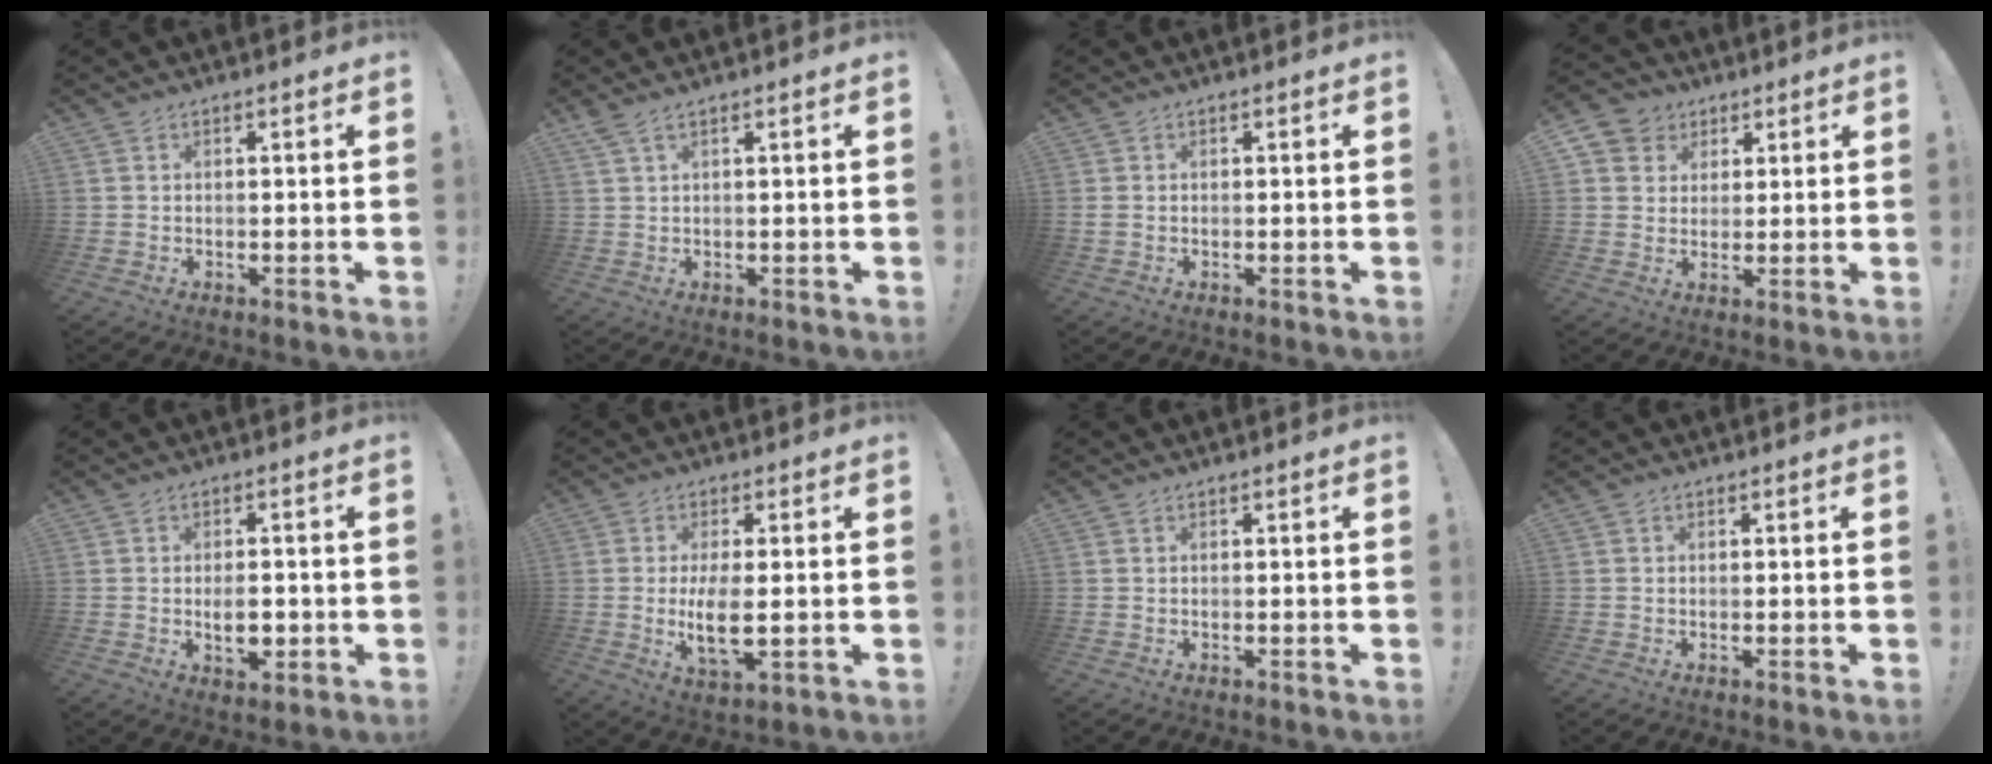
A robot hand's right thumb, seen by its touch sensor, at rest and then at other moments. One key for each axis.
{"total": 2.6, "fx": 1.7, "fy": 0.3, "fz": 2.0, "tx": -0.041, "ty": -0.008, "tz": 0.031}
{"total": 0.7, "fx": 0.1, "fy": 0.5, "fz": 0.5, "tx": -0.018, "ty": 0.006, "tz": 0.003}
{"total": 7.0, "fx": 2.6, "fy": 6.3, "fz": 1.3, "tx": -0.024, "ty": -0.009, "tz": 0.056}
{"total": 6.0, "fx": -1.0, "fy": 3.4, "fz": 4.9, "tx": -0.066, "ty": 0.000, "tz": -0.018}
{"total": 8.6, "fx": -0.3, "fy": 3.1, "fz": 8.1, "tx": -0.149, "ty": -0.024, "tz": -0.008}
{"total": 0.0}
{"total": 0.0}